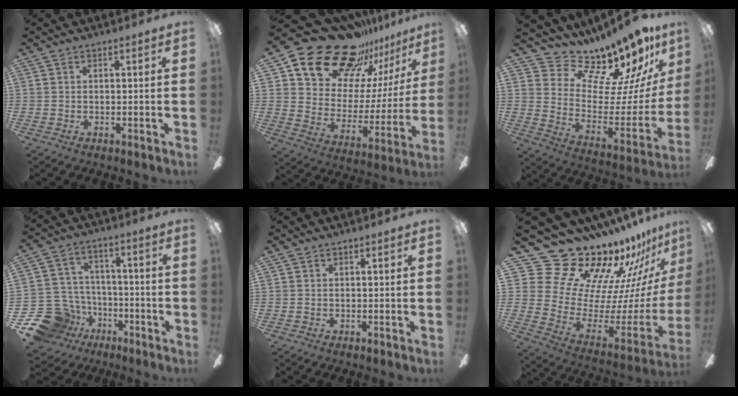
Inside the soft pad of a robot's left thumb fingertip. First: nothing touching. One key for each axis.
{"total": 23.5, "fx": 18.9, "fy": 11.9, "fz": 7.4, "tx": -0.138, "ty": -0.130, "tz": 0.354}
{"total": 14.6, "fx": 13.2, "fy": 4.8, "fz": 3.7, "tx": -0.062, "ty": -0.131, "tz": 0.228}
{"total": 16.5, "fx": -8.2, "fy": 12.9, "fz": 6.0, "tx": -0.145, "ty": 0.055, "tz": -0.124}
{"total": 0.0}
{"total": 24.0, "fx": 21.2, "fy": 9.5, "fz": 6.3, "tx": -0.092, "ty": -0.191, "tz": 0.416}